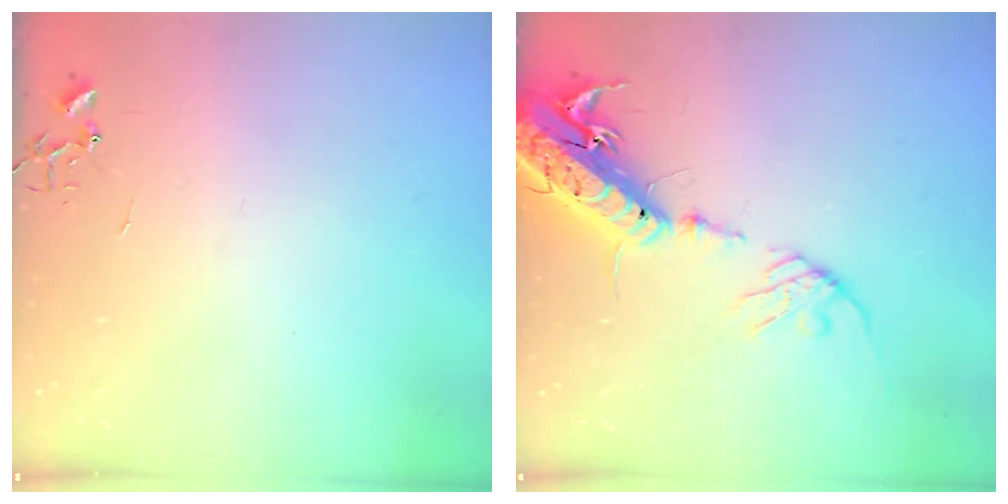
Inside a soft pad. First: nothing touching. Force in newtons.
{"total": 19.6, "press": 19.1, "slide": 4.3}